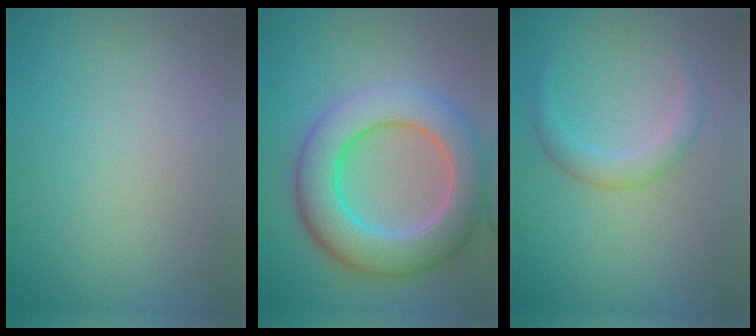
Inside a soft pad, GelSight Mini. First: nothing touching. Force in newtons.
{"total": 9.1, "press": 9.1, "slide": 0.2}
{"total": 2.3, "press": 2.3, "slide": 0.1}